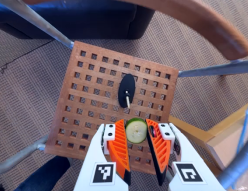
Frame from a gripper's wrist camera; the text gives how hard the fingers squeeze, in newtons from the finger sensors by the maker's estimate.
{"total": 8.3, "left": 8.4, "right": 8.2}